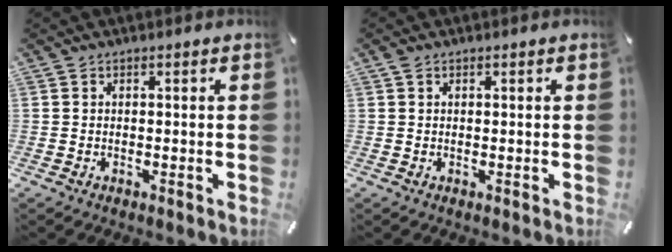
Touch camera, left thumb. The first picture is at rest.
{"total": 1.0, "force": [0.4, 0.7, 0.6], "torque": [-0.013, 0.003, 0.006]}